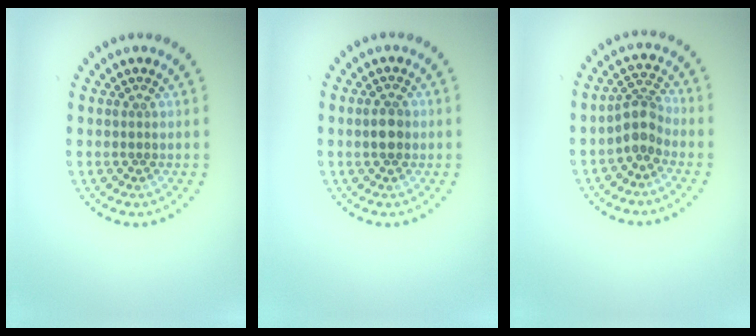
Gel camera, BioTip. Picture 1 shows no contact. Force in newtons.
{"total": 1.9, "press": 1.9, "slide": 0.1}
{"total": 2.7, "press": 2.1, "slide": 1.8}